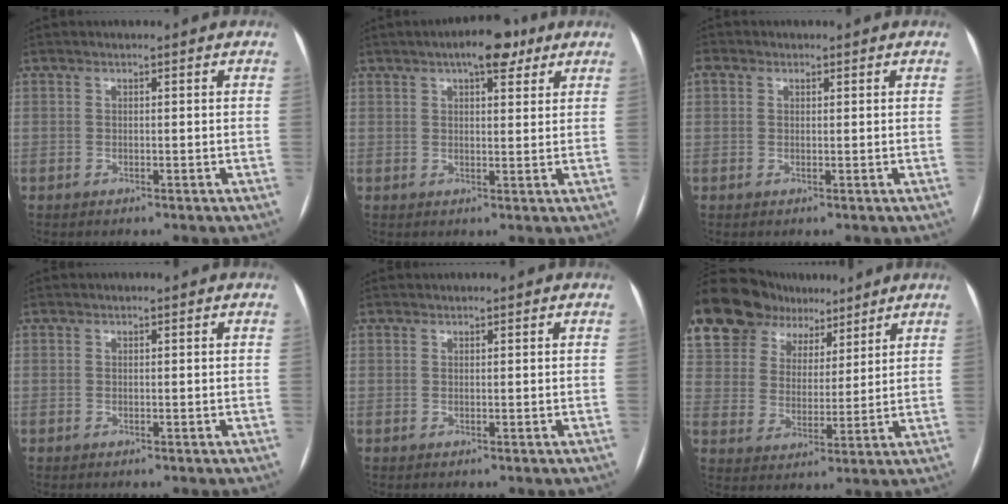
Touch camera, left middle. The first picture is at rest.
{"total": 6.5, "force": [4.1, 2.4, 4.5], "torque": [-0.067, 0.016, 0.056]}
{"total": 0.6, "force": [0.0, -0.1, -0.6], "torque": [0.013, 0.002, -0.003]}
{"total": 1.9, "force": [-0.5, -1.4, -1.2], "torque": [0.024, -0.005, -0.005]}
{"total": 1.7, "force": [0.1, -1.2, -1.2], "torque": [0.024, 0.002, 0.005]}
{"total": 20.5, "force": [15.2, 11.7, 7.2], "torque": [-0.197, 0.055, 0.277]}